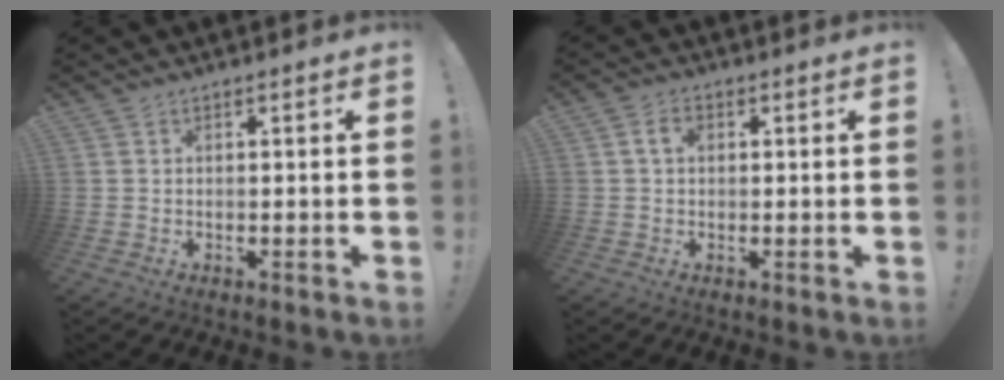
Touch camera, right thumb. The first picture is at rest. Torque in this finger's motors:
{"motor_torque": [1.67, 1.66, 1.23, -0.21, 0.41]}